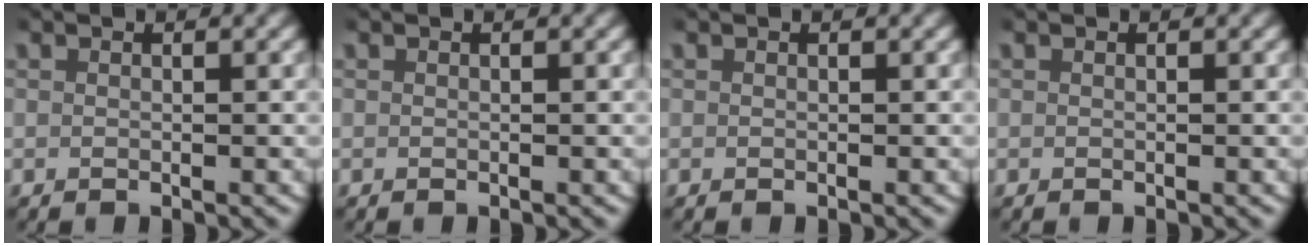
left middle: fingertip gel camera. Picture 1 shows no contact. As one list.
[{"total": 0.0}, {"total": 0.0}, {"total": 0.0}]